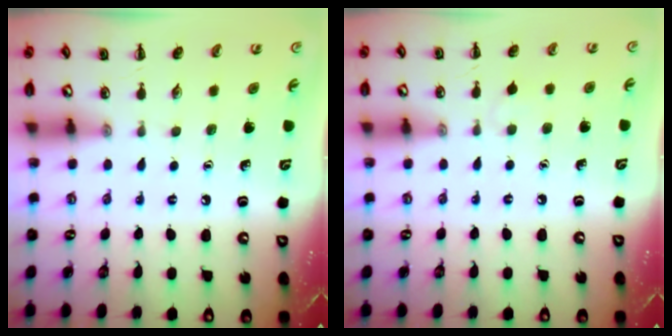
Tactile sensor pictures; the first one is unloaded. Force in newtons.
{"total": 2.8, "press": 2.6, "slide": 1.1}